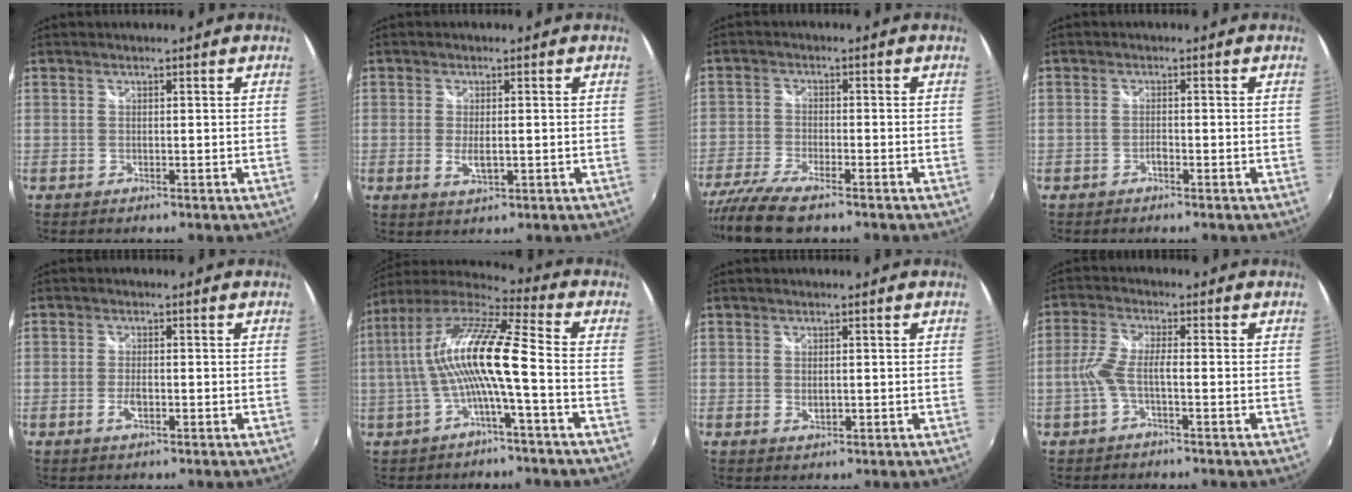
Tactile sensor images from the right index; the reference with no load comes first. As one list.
[{"total": 3.6, "force": [-0.7, 1.4, 3.2], "torque": [-0.061, -0.008, -0.009]}, {"total": 9.4, "force": [-7.5, 2.3, 5.2], "torque": [-0.132, -0.035, -0.146]}, {"total": 1.1, "force": [-0.8, 0.3, 0.7], "torque": [-0.017, 0.001, -0.016]}, {"total": 2.8, "force": [-1.1, 1.1, 2.3], "torque": [-0.048, -0.003, -0.019]}, {"total": 13.8, "force": [-1.4, 0.9, 13.7], "torque": [-0.251, 0.011, -0.028]}, {"total": 2.0, "force": [-0.1, 1.3, 1.5], "torque": [-0.026, -0.002, 0.000]}, {"total": 5.2, "force": [-1.7, 0.8, 4.8], "torque": [-0.111, 0.004, -0.032]}]